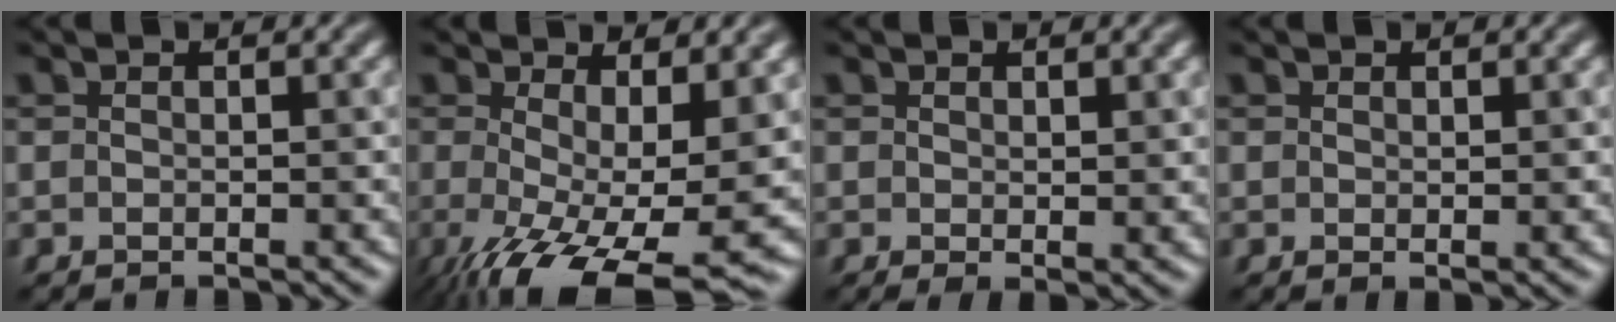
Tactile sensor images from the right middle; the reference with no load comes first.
{"total": 12.0, "force": [-3.1, 4.4, 10.8], "torque": [-0.185, -0.027, -0.039]}
{"total": 1.2, "force": [0.4, 0.4, 1.0], "torque": [-0.014, -0.004, 0.009]}
{"total": 0.6, "force": [0.4, 0.1, 0.4], "torque": [-0.006, -0.001, 0.008]}